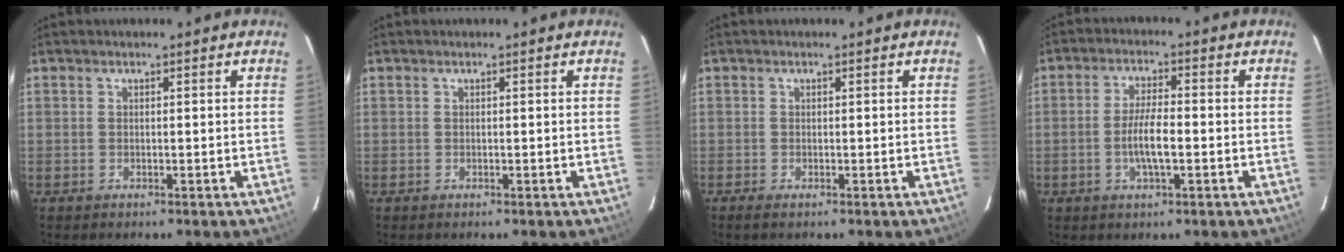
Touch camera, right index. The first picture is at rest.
{"total": 0.0}
{"total": 0.7, "force": [-0.5, 0.2, 0.5], "torque": [-0.013, -0.003, -0.010]}
{"total": 5.7, "force": [-1.5, 1.2, 5.4], "torque": [-0.107, -0.001, -0.027]}